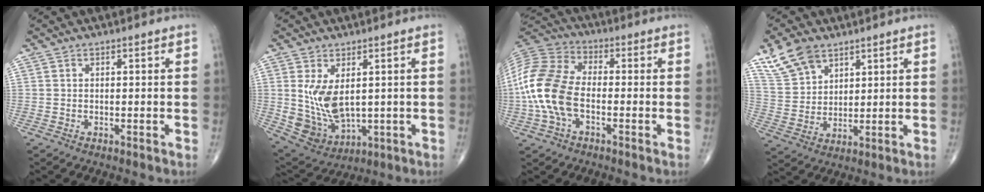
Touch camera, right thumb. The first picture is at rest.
{"total": 10.4, "force": [1.4, 6.4, 8.1], "torque": [-0.142, -0.018, 0.051]}
{"total": 15.1, "force": [-2.7, 8.9, 12.0], "torque": [-0.266, 0.028, -0.058]}
{"total": 9.2, "force": [6.3, 5.2, 4.2], "torque": [-0.073, -0.018, 0.133]}